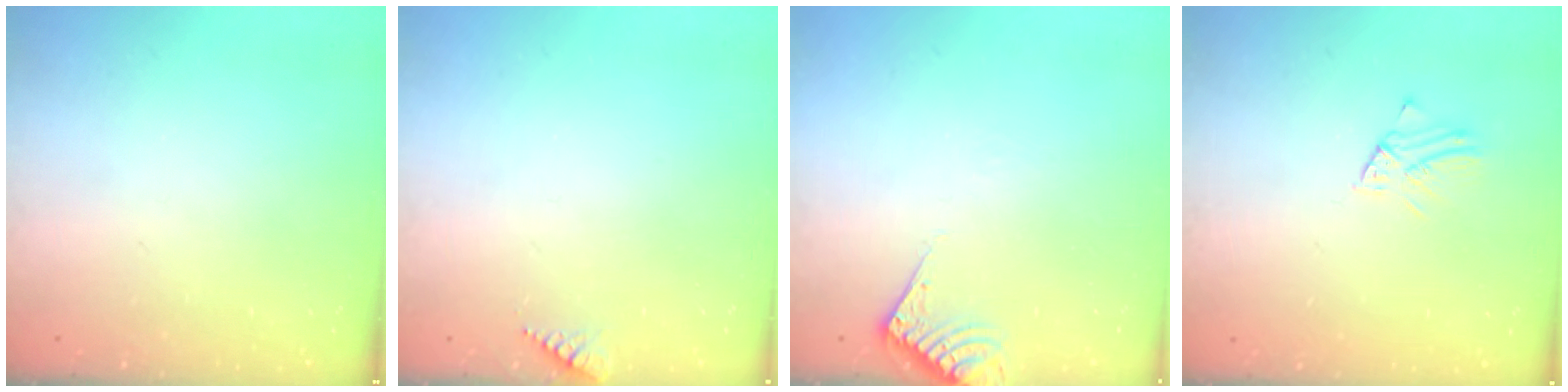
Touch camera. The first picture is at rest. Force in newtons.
{"total": 3.8, "press": 3.8, "slide": 0.4}
{"total": 5.3, "press": 5.3, "slide": 0.5}
{"total": 1.8, "press": 1.7, "slide": 0.2}